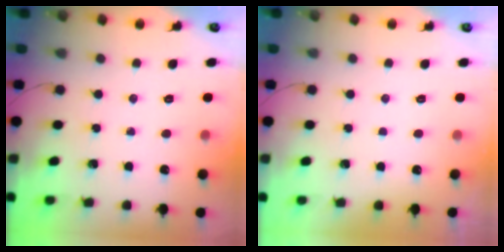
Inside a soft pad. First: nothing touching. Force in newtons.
{"total": 3.0, "press": 3.0, "slide": 0.1}